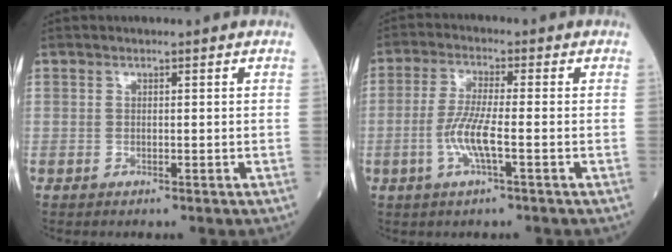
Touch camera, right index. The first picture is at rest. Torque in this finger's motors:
{"motor_torque": [0.21, -0.20, 0.13, 0.06]}